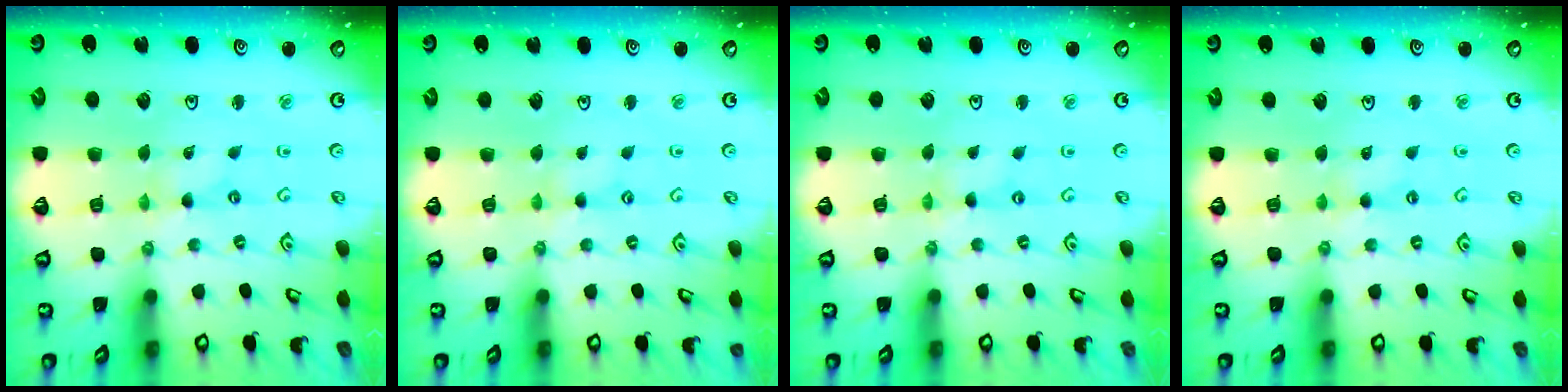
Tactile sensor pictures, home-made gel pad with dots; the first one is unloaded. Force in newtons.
{"total": 1.8, "press": 1.8, "slide": 0.2}
{"total": 0.0}
{"total": 1.7, "press": 1.6, "slide": 0.4}